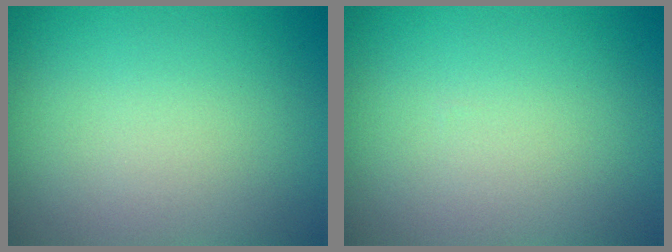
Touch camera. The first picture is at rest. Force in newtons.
{"total": 0.0}